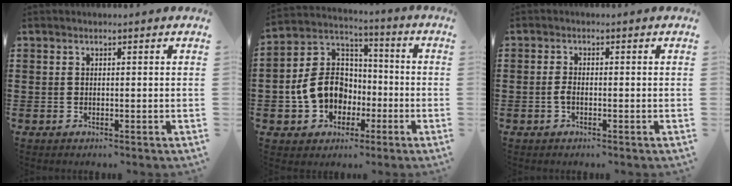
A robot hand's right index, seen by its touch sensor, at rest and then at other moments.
{"total": 10.5, "force": [-2.4, 8.8, 5.2], "torque": [-0.151, 0.021, -0.048]}
{"total": 1.5, "force": [-0.5, 0.5, 1.3], "torque": [-0.033, -0.002, -0.012]}